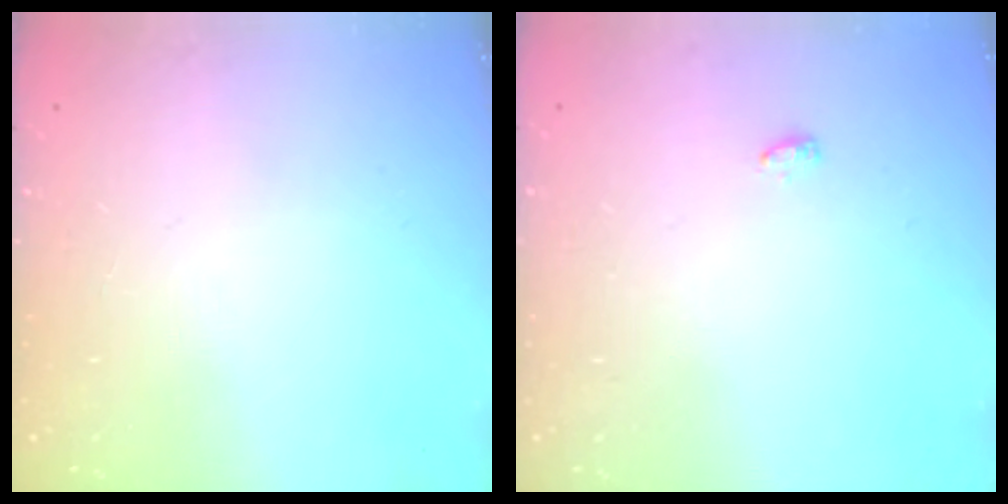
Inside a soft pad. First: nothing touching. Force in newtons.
{"total": 6.5, "press": 3.1, "slide": 5.7}